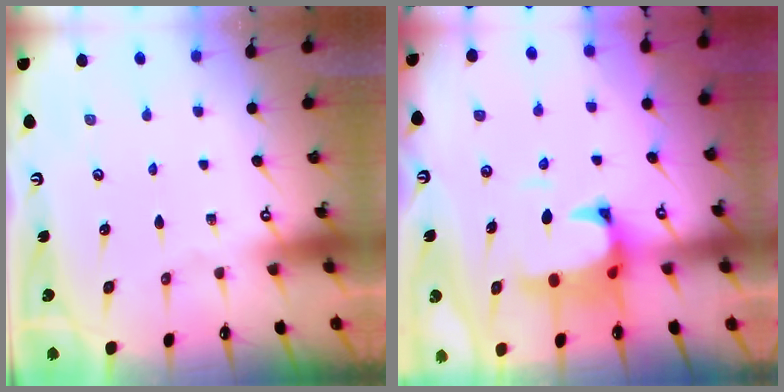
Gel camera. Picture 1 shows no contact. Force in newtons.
{"total": 2.7, "press": 2.5, "slide": 1.1}